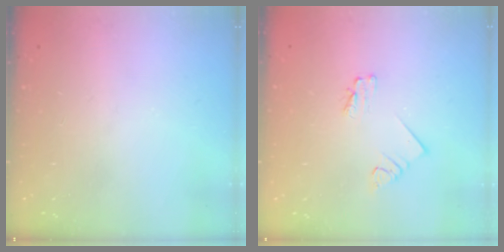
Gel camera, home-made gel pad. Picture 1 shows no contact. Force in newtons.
{"total": 1.6, "press": 1.5, "slide": 0.2}